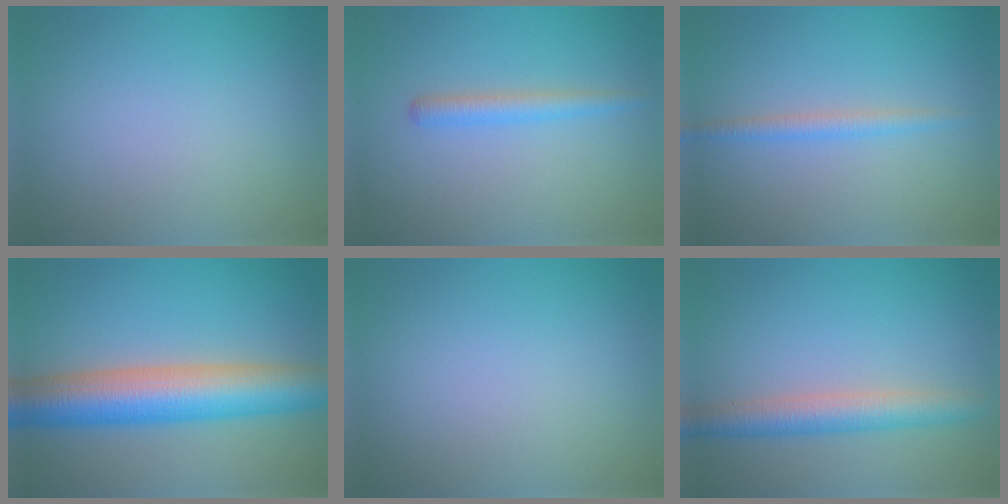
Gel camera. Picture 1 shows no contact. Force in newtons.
{"total": 1.9, "press": 1.9, "slide": 0.0}
{"total": 1.7, "press": 1.7, "slide": 0.0}
{"total": 9.3, "press": 9.3, "slide": 0.5}
{"total": 0.0}
{"total": 3.8, "press": 3.8, "slide": 0.1}